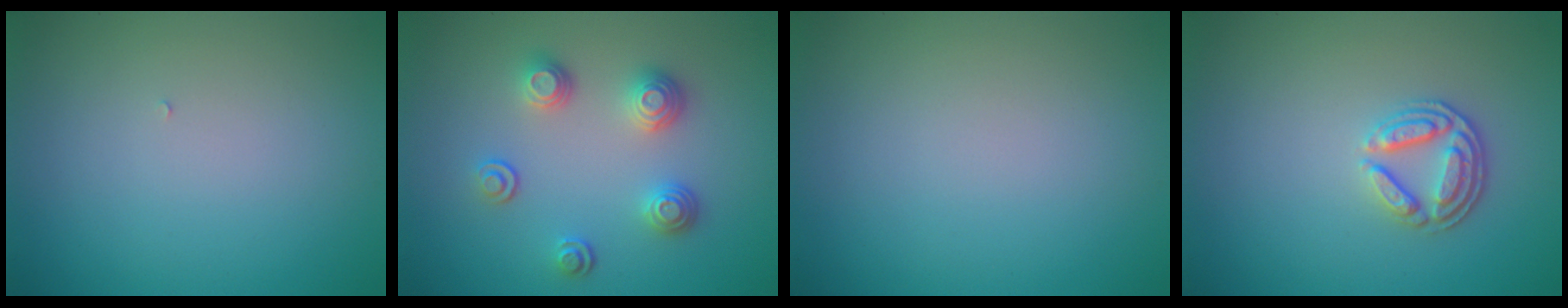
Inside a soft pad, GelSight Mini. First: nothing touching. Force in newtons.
{"total": 3.4, "press": 2.9, "slide": 1.8}
{"total": 0.0}
{"total": 2.9, "press": 2.5, "slide": 1.6}